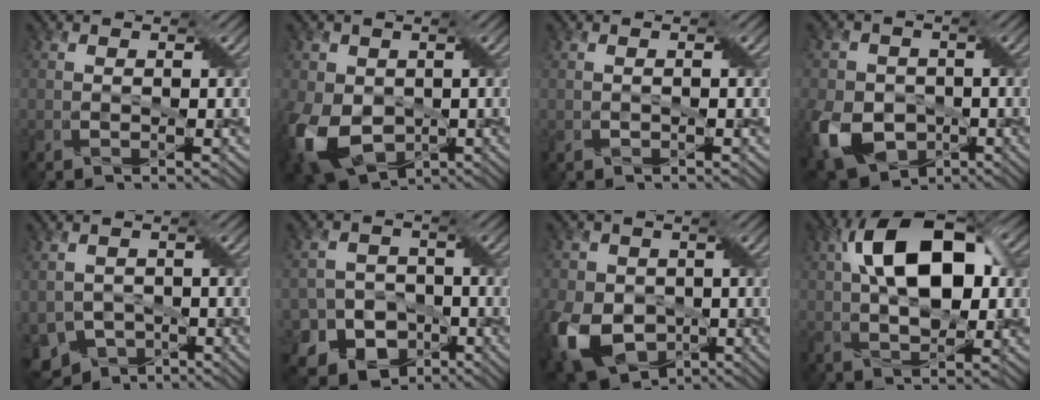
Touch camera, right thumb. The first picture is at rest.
{"total": 12.1, "force": [-2.4, 8.7, 8.1], "torque": [-0.203, -0.029, -0.047]}
{"total": 0.5, "force": [-0.2, 0.2, 0.4], "torque": [-0.010, 0.003, -0.001]}
{"total": 10.8, "force": [-3.4, 8.3, 6.0], "torque": [-0.153, -0.032, -0.069]}
{"total": 6.3, "force": [-3.1, 4.5, 3.1], "torque": [-0.071, -0.020, -0.056]}
{"total": 10.5, "force": [-5.9, 7.9, 3.4], "torque": [-0.063, -0.021, -0.109]}
{"total": 13.1, "force": [-3.7, 9.9, 7.8], "torque": [-0.191, -0.037, -0.062]}
{"total": 13.5, "force": [2.9, 7.0, 11.2], "torque": [-0.195, 0.023, 0.042]}